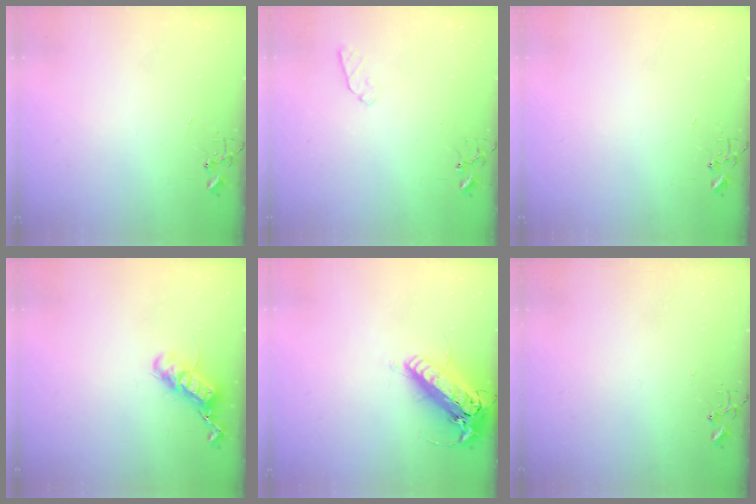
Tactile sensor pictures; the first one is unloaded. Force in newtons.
{"total": 5.3, "press": 5.2, "slide": 0.7}
{"total": 0.0}
{"total": 12.2, "press": 12.2, "slide": 0.9}
{"total": 19.5, "press": 19.1, "slide": 3.7}
{"total": 0.0}